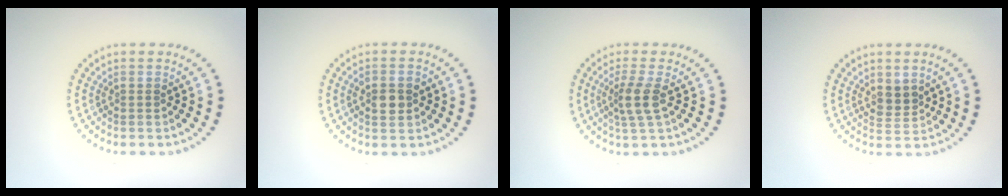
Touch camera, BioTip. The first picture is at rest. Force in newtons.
{"total": 2.5, "press": 2.5, "slide": 0.2}
{"total": 2.6, "press": 2.0, "slide": 1.7}
{"total": 1.9, "press": 1.5, "slide": 1.1}